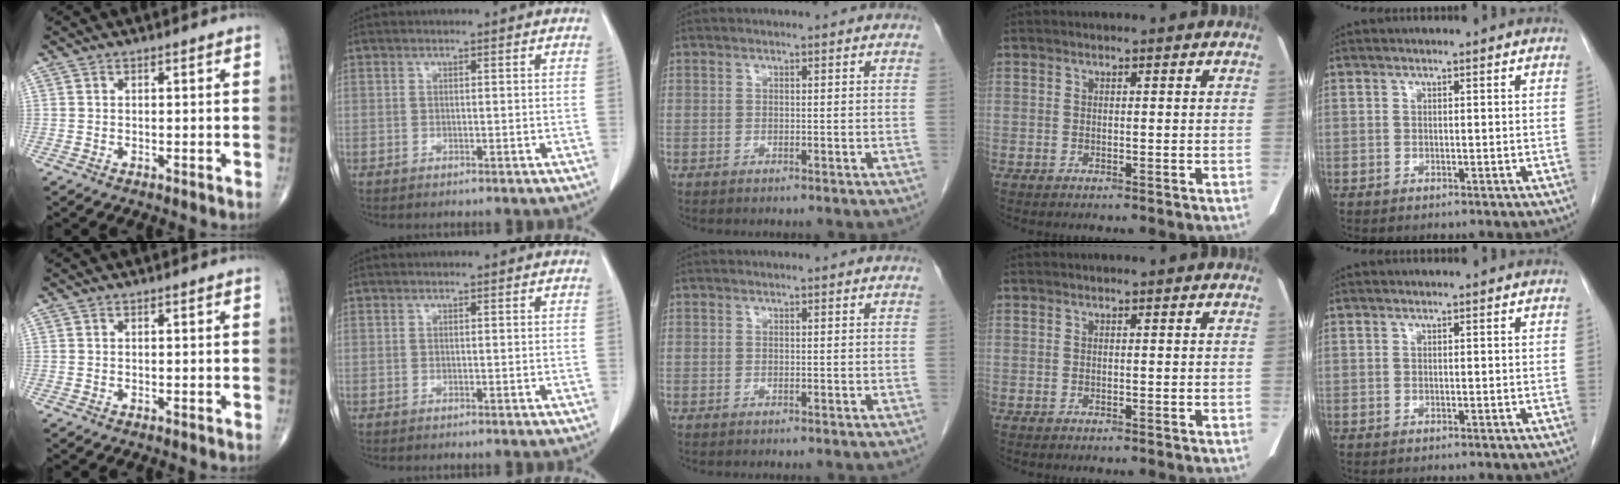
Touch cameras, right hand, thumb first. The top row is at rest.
{}